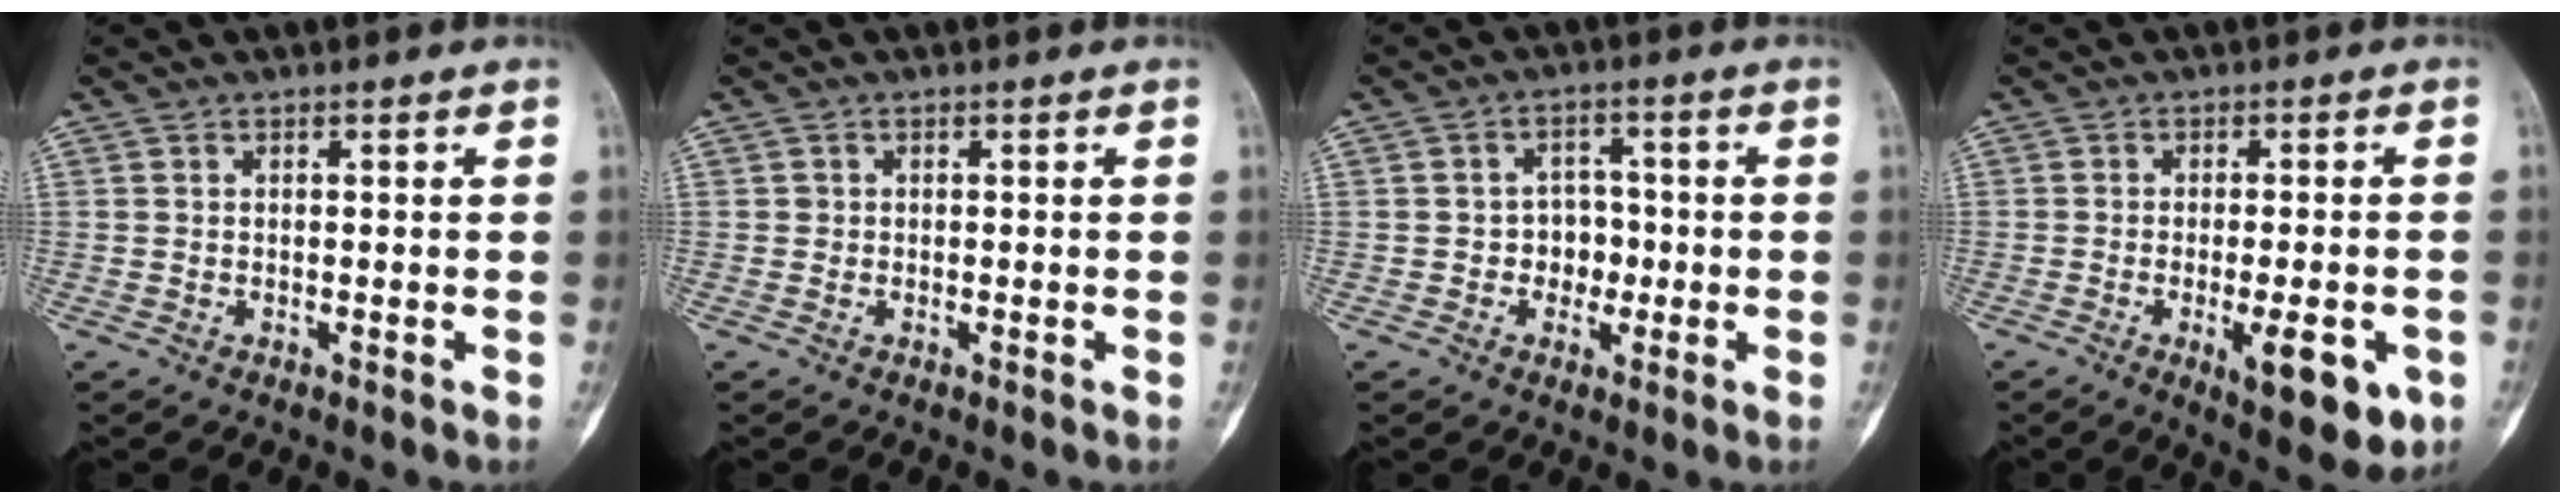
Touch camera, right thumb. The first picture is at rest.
{"total": 0.6, "force": [0.0, 0.6, 0.0], "torque": [0.004, 0.004, 0.001]}
{"total": 5.1, "force": [-0.9, 4.4, 2.5], "torque": [-0.002, 0.013, -0.020]}
{"total": 10.9, "force": [-3.9, 3.7, 9.5], "torque": [-0.115, -0.002, -0.046]}